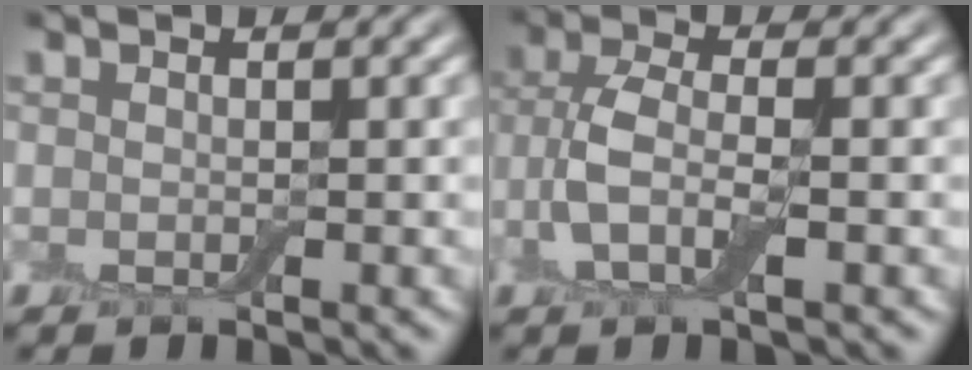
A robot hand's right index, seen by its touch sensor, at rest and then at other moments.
{"total": 4.5, "force": [-1.1, 1.8, 4.0], "torque": [-0.093, 0.008, -0.027]}